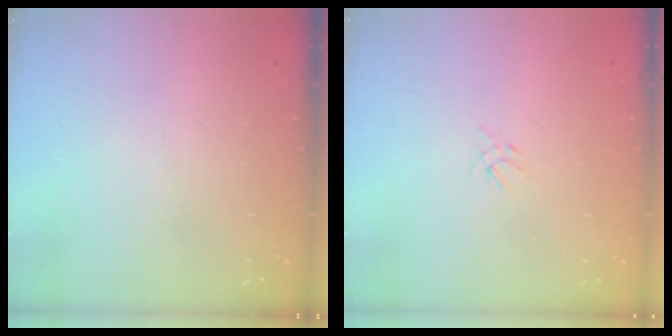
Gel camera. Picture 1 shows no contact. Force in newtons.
{"total": 2.2, "press": 2.2, "slide": 0.5}